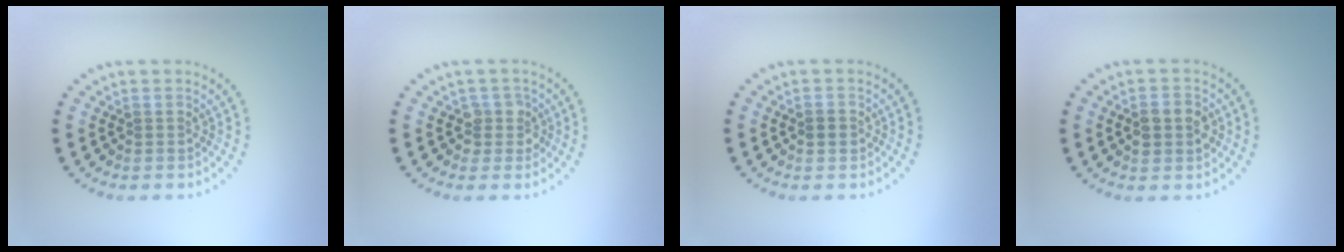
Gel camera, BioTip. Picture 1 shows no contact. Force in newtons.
{"total": 1.9, "press": 1.5, "slide": 1.1}
{"total": 1.4, "press": 1.4, "slide": 0.1}
{"total": 3.1, "press": 3.1, "slide": 0.1}